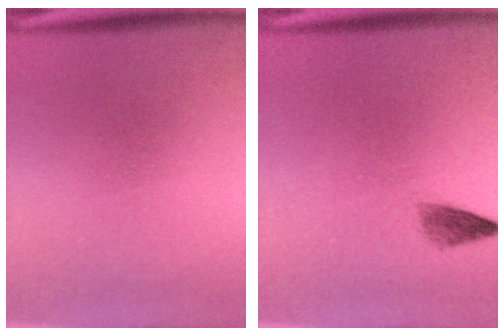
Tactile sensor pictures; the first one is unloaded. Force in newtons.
{"total": 1.6}